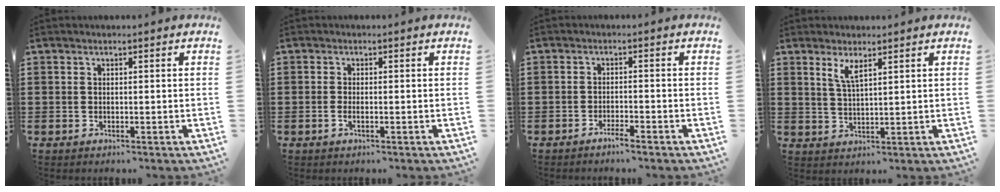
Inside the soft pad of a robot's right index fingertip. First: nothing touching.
{"total": 1.0, "force": [-0.4, 0.2, 0.9], "torque": [-0.019, -0.005, -0.005]}
{"total": 1.9, "force": [-1.7, -0.1, 0.8], "torque": [-0.014, 0.001, -0.032]}
{"total": 3.2, "force": [2.1, 0.8, 2.2], "torque": [-0.049, 0.003, 0.037]}